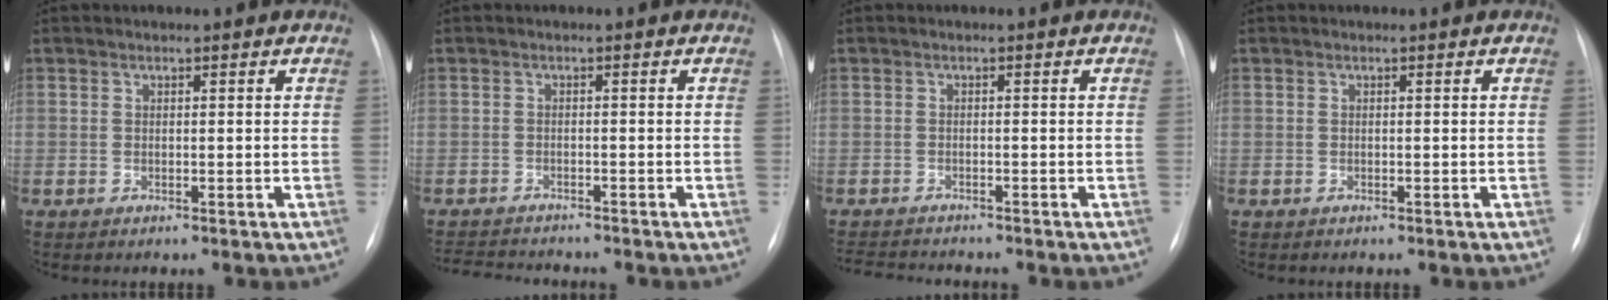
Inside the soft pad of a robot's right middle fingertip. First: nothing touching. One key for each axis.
{"total": 6.5, "fx": -6.3, "fy": 0.8, "fz": 1.6, "tx": -0.024, "ty": -0.007, "tz": -0.097}
{"total": 5.3, "fx": -5.1, "fy": 0.5, "fz": 1.2, "tx": -0.017, "ty": -0.011, "tz": -0.082}
{"total": 0.0}